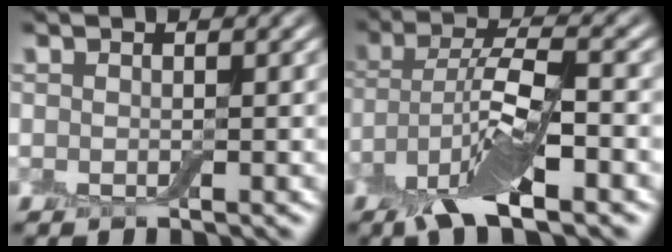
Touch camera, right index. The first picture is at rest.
{"total": 8.8, "force": [-3.9, 3.0, 7.3], "torque": [-0.141, 0.006, -0.080]}